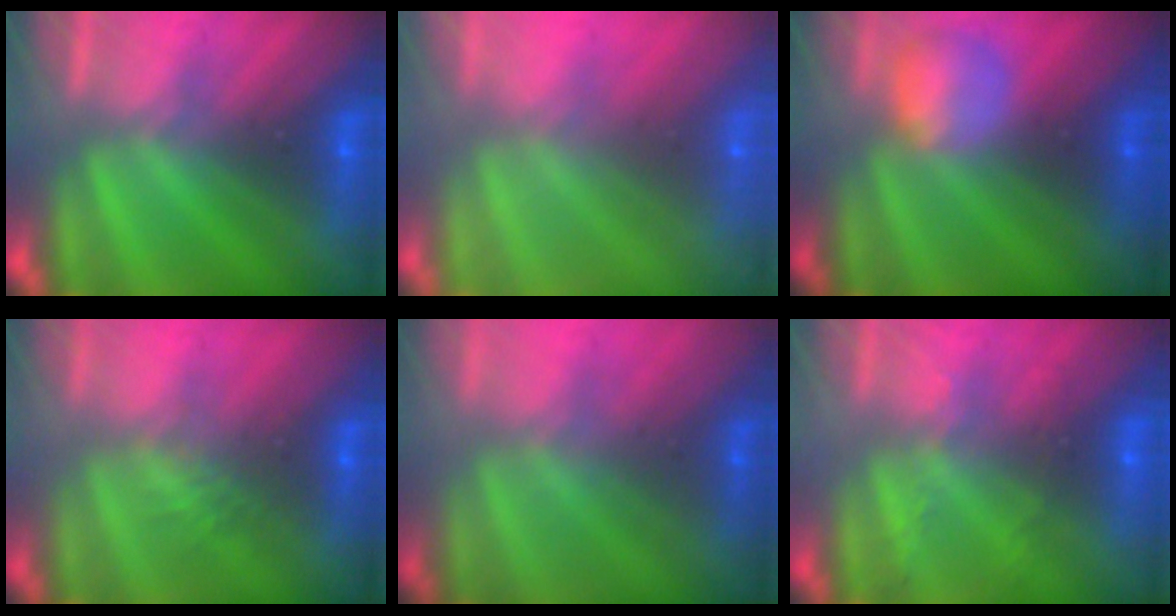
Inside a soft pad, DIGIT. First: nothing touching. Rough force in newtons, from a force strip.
{"total": 8.4}
{"total": 2.4}
{"total": 2.8}
{"total": 1.2}
{"total": 2.1}